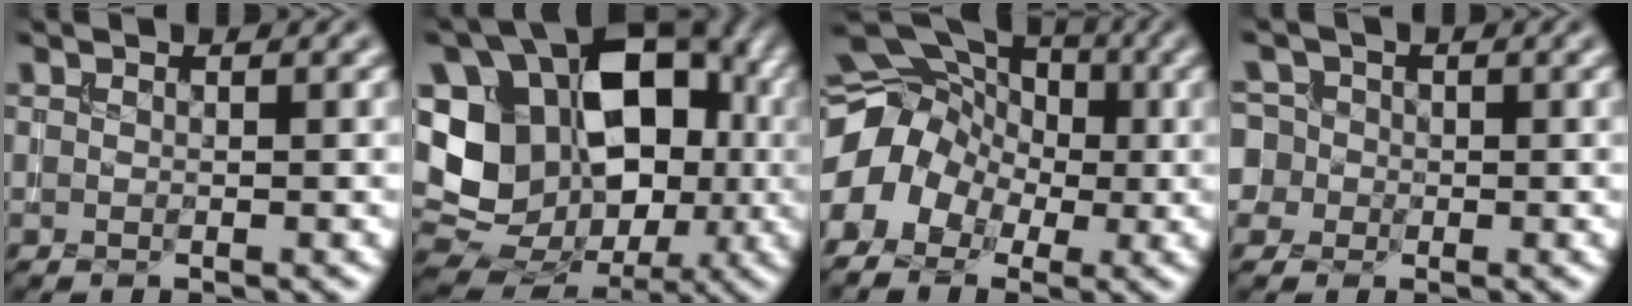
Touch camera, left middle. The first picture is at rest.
{"total": 17.9, "force": [0.9, 14.3, 10.8], "torque": [-0.180, 0.019, 0.034]}
{"total": 10.4, "force": [-0.7, 8.8, 5.6], "torque": [-0.096, 0.015, -0.044]}
{"total": 5.1, "force": [0.5, 4.8, 1.8], "torque": [-0.032, 0.038, -0.026]}